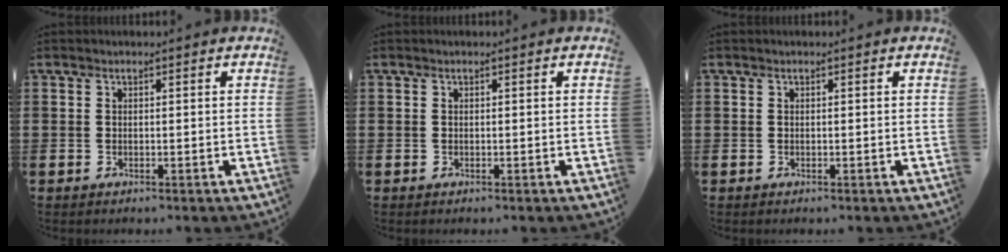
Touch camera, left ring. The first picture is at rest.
{"total": 0.0}
{"total": 0.0}